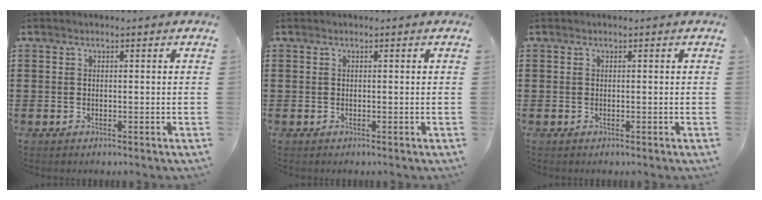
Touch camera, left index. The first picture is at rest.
{"total": 0.0}
{"total": 0.0}